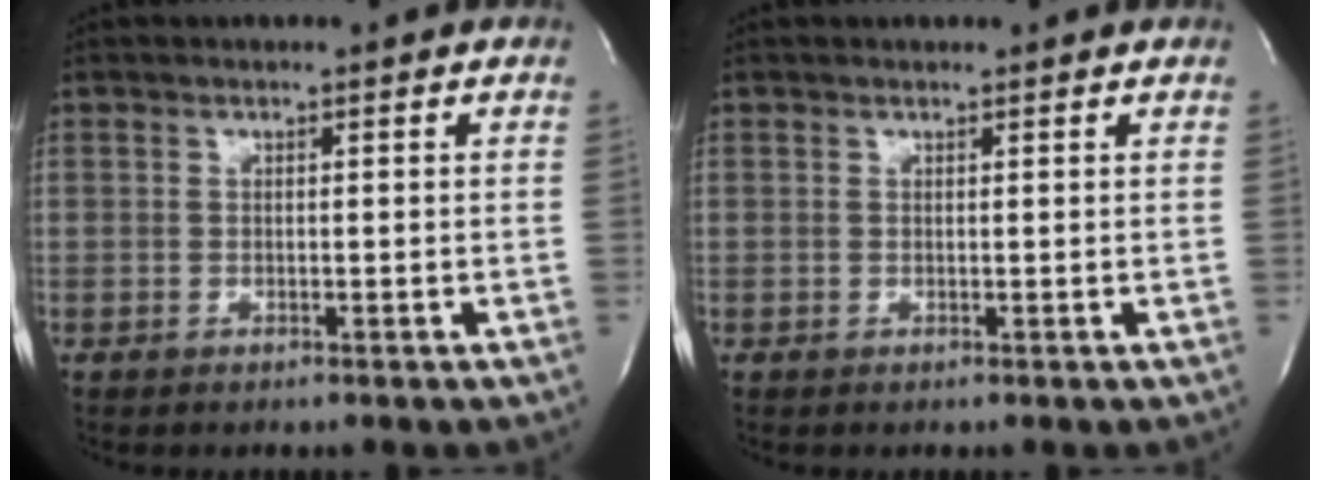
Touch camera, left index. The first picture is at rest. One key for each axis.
{"total": 2.0, "fx": 1.9, "fy": 0.2, "fz": 0.4, "tx": -0.015, "ty": 0.010, "tz": 0.022}